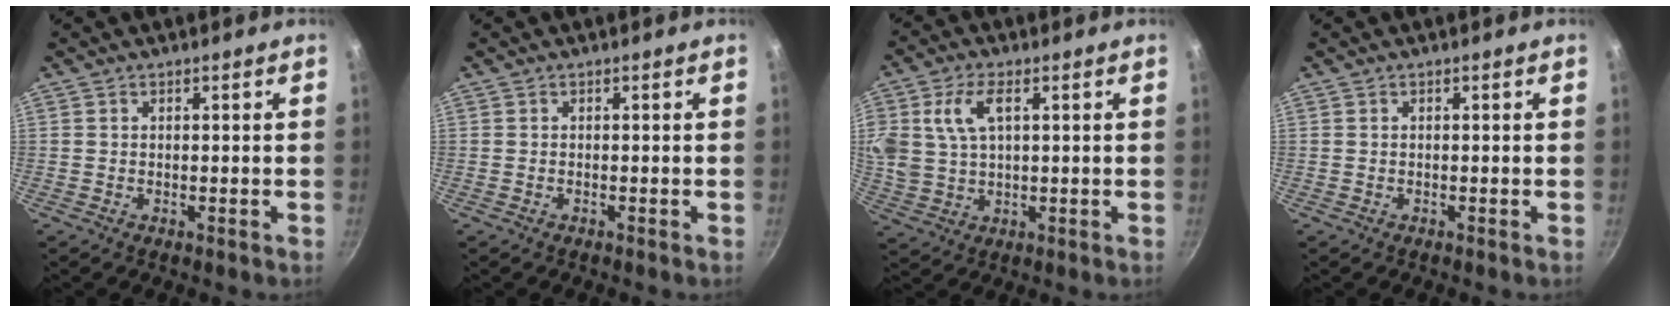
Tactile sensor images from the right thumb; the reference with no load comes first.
{"total": 0.0}
{"total": 10.5, "force": [3.3, 6.3, 7.7], "torque": [-0.153, 0.006, 0.066]}
{"total": 0.0}